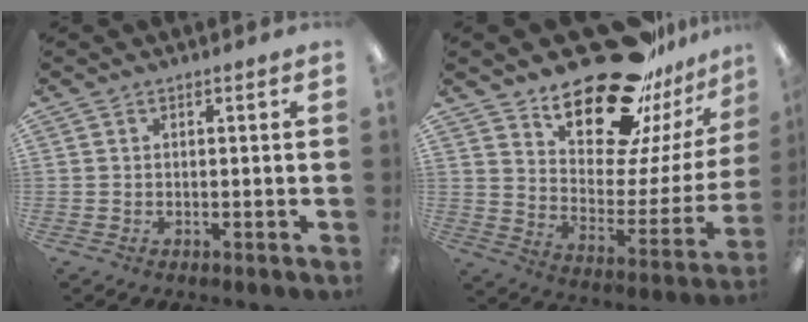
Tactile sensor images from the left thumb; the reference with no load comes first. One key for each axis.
{"total": 25.1, "fx": 18.7, "fy": 10.5, "fz": 12.9, "tx": -0.184, "ty": -0.129, "tz": 0.319}